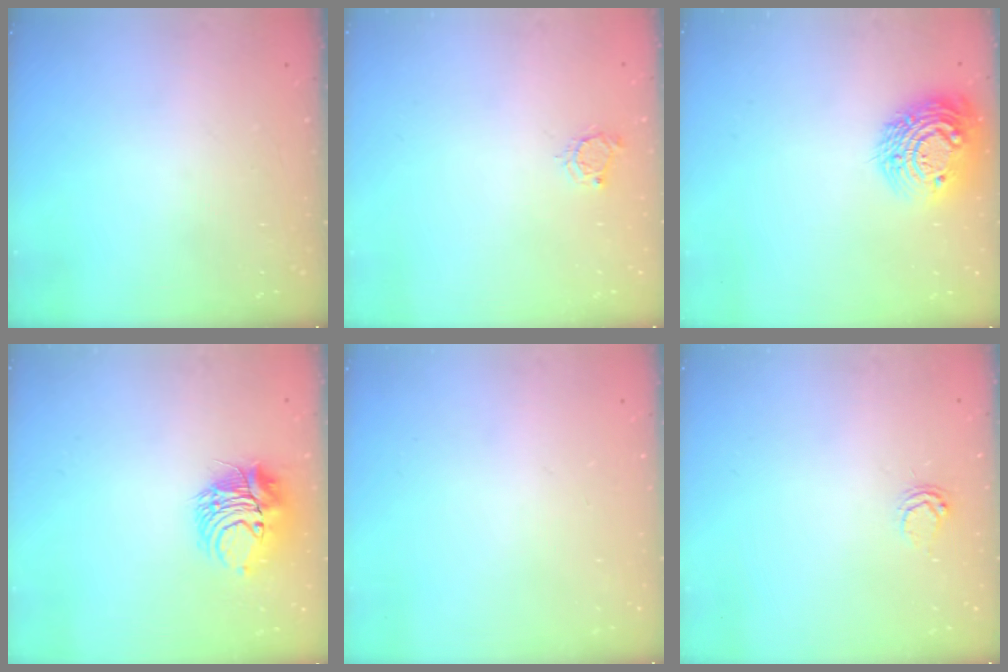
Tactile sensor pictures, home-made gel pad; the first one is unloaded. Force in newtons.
{"total": 4.6, "press": 4.6, "slide": 0.5}
{"total": 15.5, "press": 15.4, "slide": 1.0}
{"total": 9.4, "press": 9.4, "slide": 0.5}
{"total": 0.0}
{"total": 4.2, "press": 4.2, "slide": 0.5}